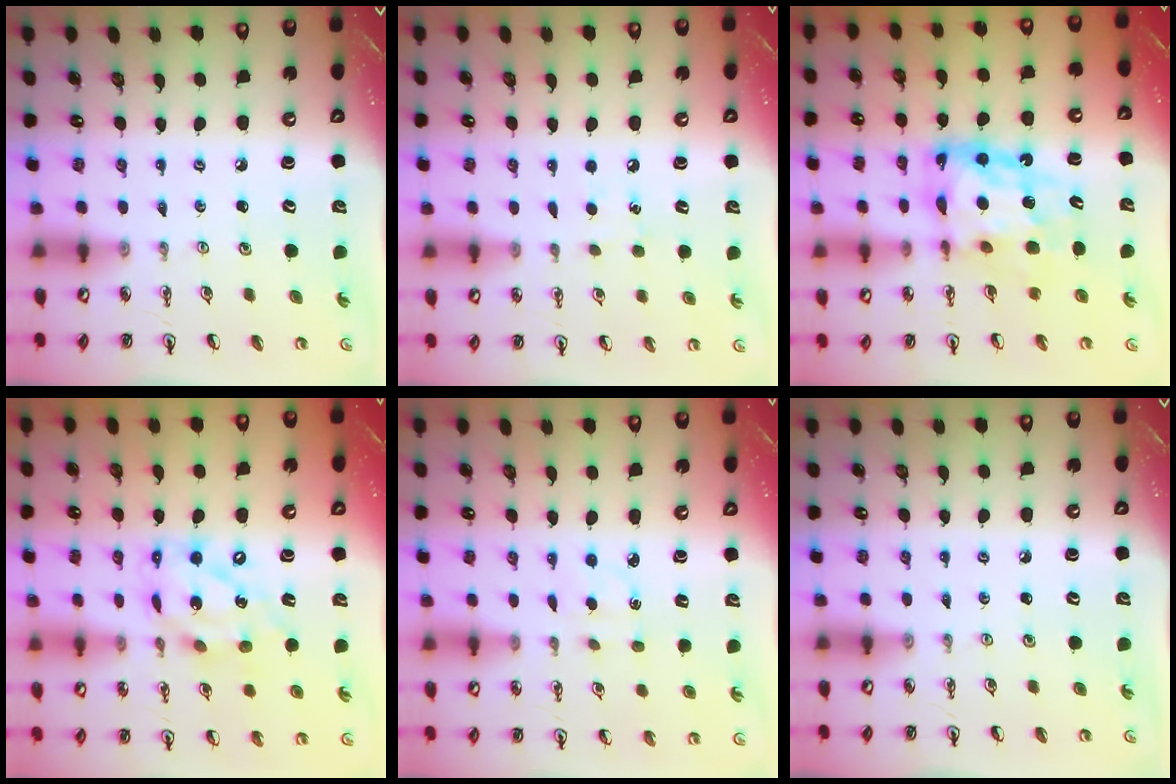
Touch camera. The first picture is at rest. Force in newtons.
{"total": 6.6, "press": 6.5, "slide": 0.8}
{"total": 12.2, "press": 12.1, "slide": 1.2}
{"total": 16.2, "press": 16.1, "slide": 1.7}
{"total": 1.7, "press": 1.6, "slide": 0.6}
{"total": 0.0}